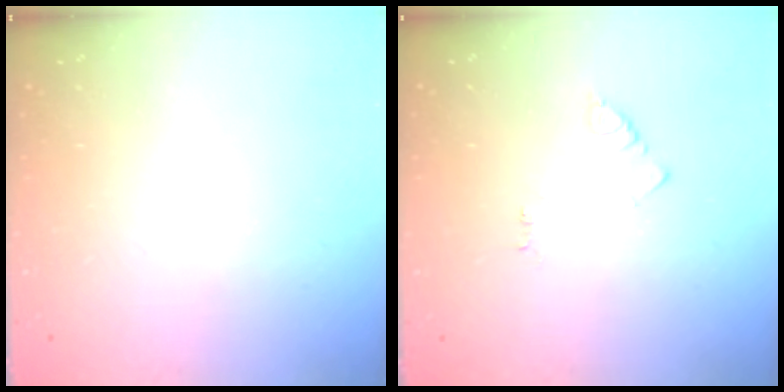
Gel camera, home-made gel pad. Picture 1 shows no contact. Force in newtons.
{"total": 2.7, "press": 2.7, "slide": 0.4}